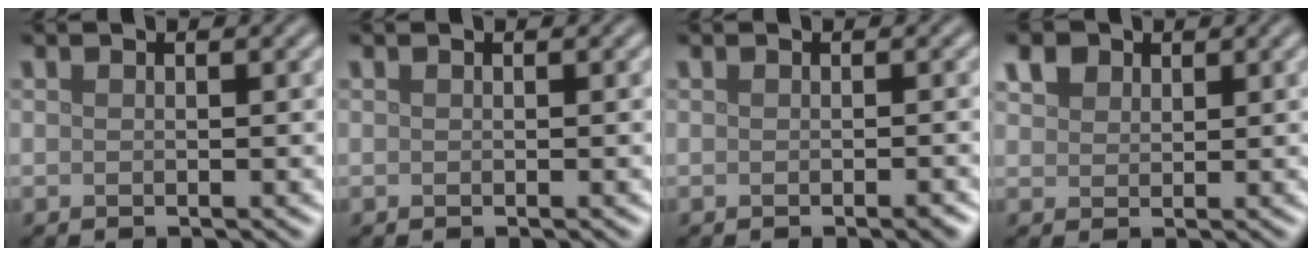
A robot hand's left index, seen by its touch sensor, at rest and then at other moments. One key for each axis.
{"total": 0.0}
{"total": 0.8, "fx": -0.4, "fy": 0.1, "fz": 0.7, "tx": -0.008, "ty": -0.001, "tz": -0.006}
{"total": 2.3, "fx": 1.4, "fy": 1.6, "fz": 0.8, "tx": -0.023, "ty": 0.008, "tz": 0.028}